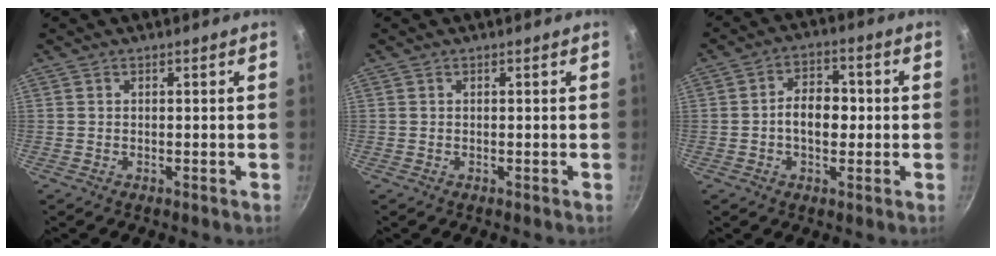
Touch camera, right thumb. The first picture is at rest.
{"total": 0.0}
{"total": 7.4, "force": [-0.5, 5.0, 5.4], "torque": [-0.053, 0.018, -0.013]}